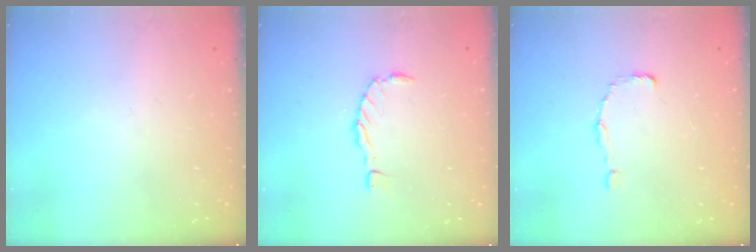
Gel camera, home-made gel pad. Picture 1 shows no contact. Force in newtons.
{"total": 0.0}
{"total": 0.0}